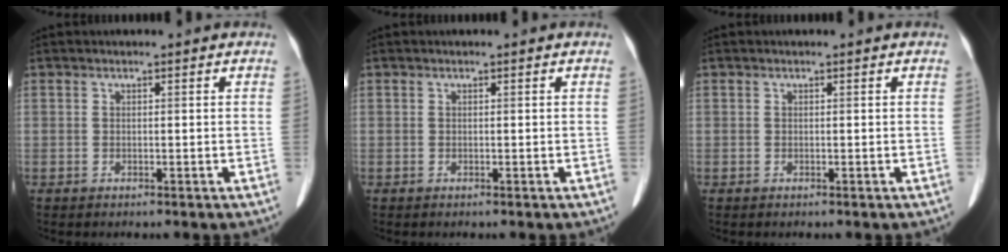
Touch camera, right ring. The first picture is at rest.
{"total": 0.0}
{"total": 0.0}